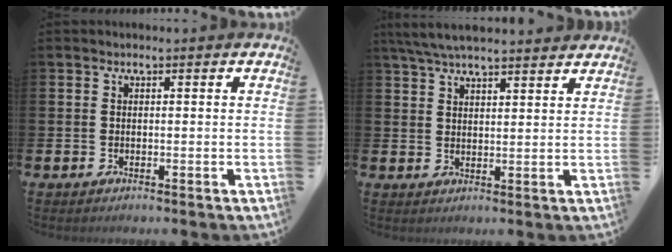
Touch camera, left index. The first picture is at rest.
{"total": 5.5, "force": [5.1, 0.8, 1.8], "torque": [-0.052, -0.011, 0.096]}